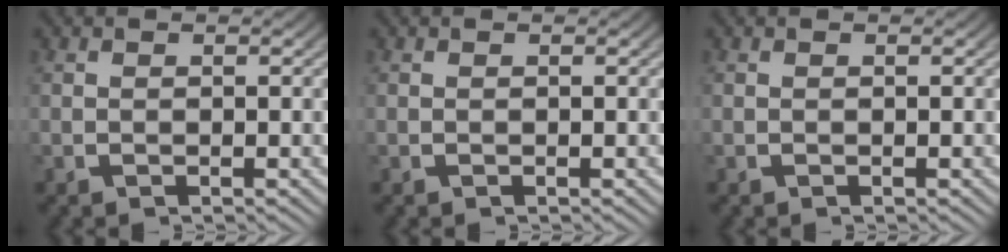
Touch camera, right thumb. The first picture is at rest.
{"total": 0.0}
{"total": 0.0}